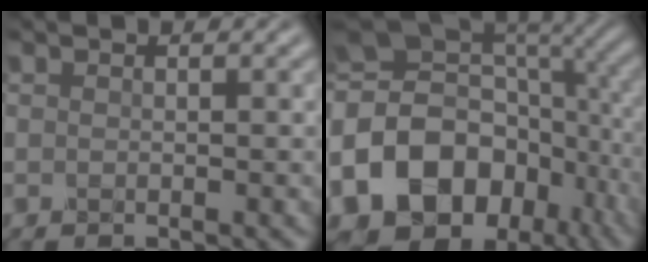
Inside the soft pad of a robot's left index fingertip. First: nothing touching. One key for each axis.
{"total": 16.4, "fx": -4.4, "fy": 12.7, "fz": 9.4, "tx": -0.204, "ty": -0.006, "tz": -0.083}